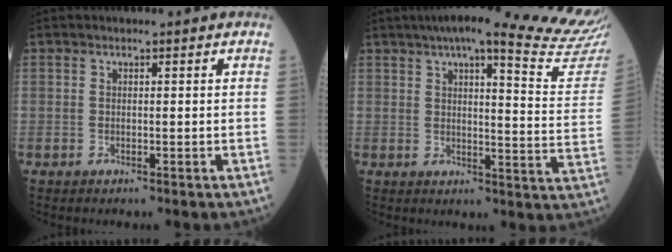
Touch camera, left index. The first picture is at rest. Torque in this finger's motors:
{"motor_torque": [0.57, -1.57, 0.35, 0.09]}